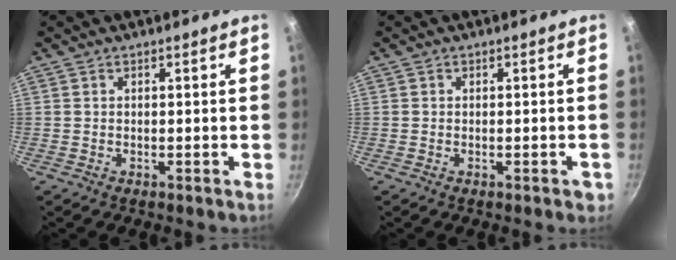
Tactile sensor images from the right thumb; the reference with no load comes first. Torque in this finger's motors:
{"motor_torque": [-0.25, 0.04, -0.25, 0.16, 0.12]}